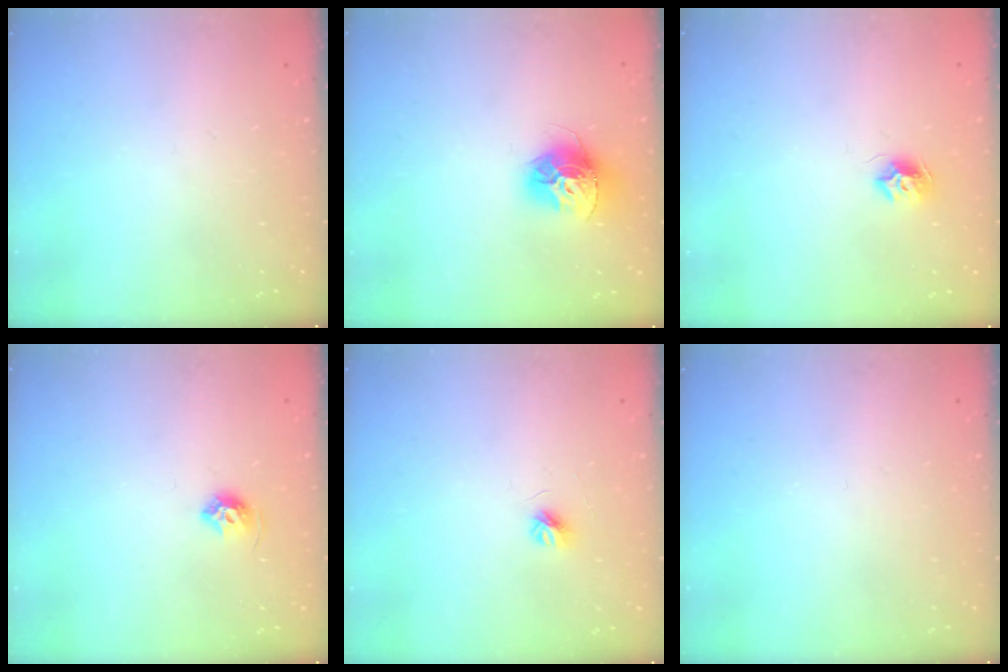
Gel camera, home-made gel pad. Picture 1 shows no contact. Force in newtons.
{"total": 12.9, "press": 12.9, "slide": 1.2}
{"total": 8.2, "press": 8.1, "slide": 0.5}
{"total": 6.9, "press": 6.8, "slide": 0.9}
{"total": 3.6, "press": 3.5, "slide": 0.4}
{"total": 0.0}